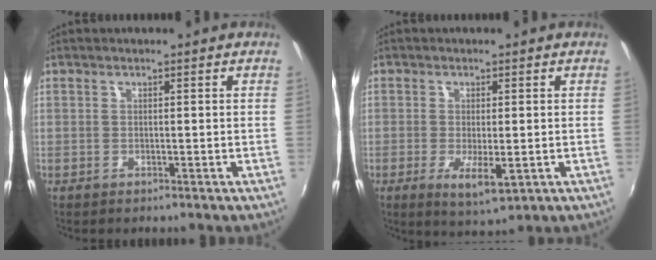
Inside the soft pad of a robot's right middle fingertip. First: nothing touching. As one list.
[{"total": 5.6, "force": [-1.7, 1.7, 5.0], "torque": [-0.098, -0.018, -0.024]}]